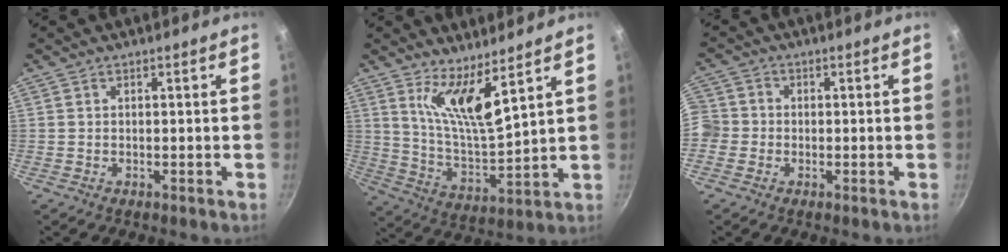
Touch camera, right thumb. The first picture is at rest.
{"total": 10.8, "force": [6.7, 2.1, 8.1], "torque": [-0.143, -0.075, 0.135]}
{"total": 7.0, "force": [-1.5, 6.4, 2.4], "torque": [-0.048, 0.023, -0.042]}